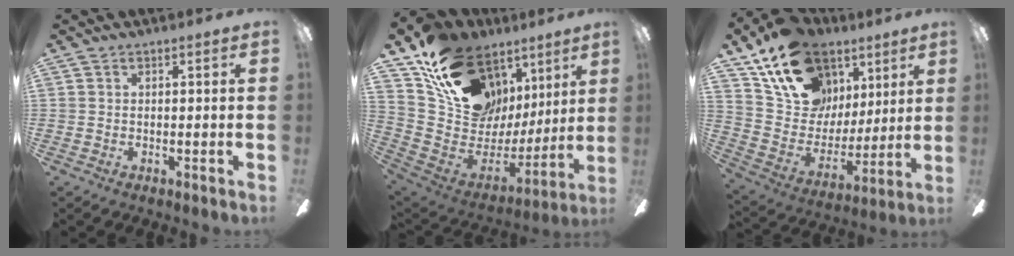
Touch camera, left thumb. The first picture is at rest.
{"total": 19.2, "force": [12.6, 11.9, 8.3], "torque": [-0.155, -0.087, 0.247]}
{"total": 20.6, "force": [12.8, 13.5, 8.8], "torque": [-0.161, -0.066, 0.242]}